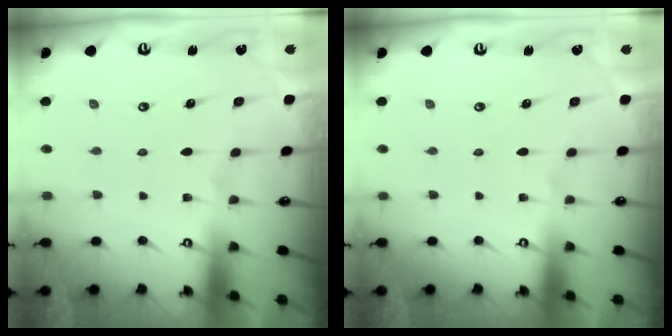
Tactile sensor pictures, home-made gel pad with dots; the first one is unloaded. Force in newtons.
{"total": 0.0}